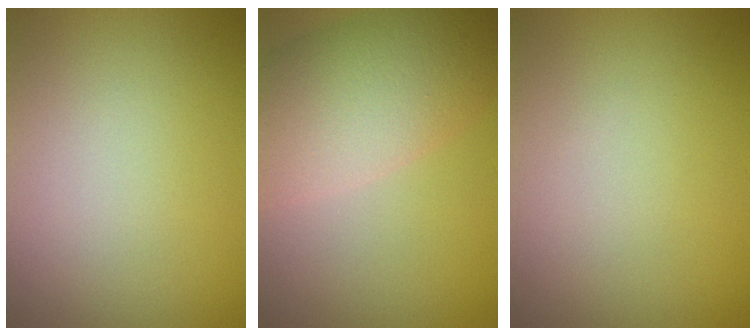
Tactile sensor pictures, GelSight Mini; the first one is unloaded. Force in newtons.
{"total": 7.6, "press": 7.6, "slide": 0.7}
{"total": 0.0}